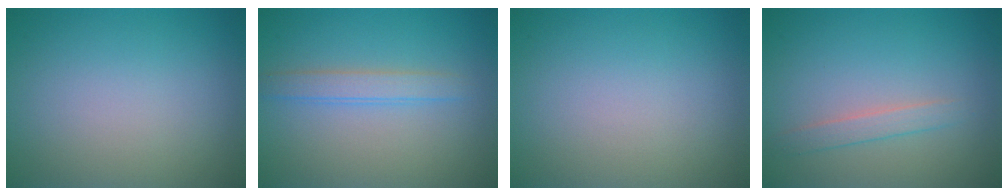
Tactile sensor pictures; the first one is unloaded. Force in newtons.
{"total": 2.0, "press": 2.0, "slide": 0.1}
{"total": 0.0}
{"total": 1.5, "press": 1.5, "slide": 0.0}